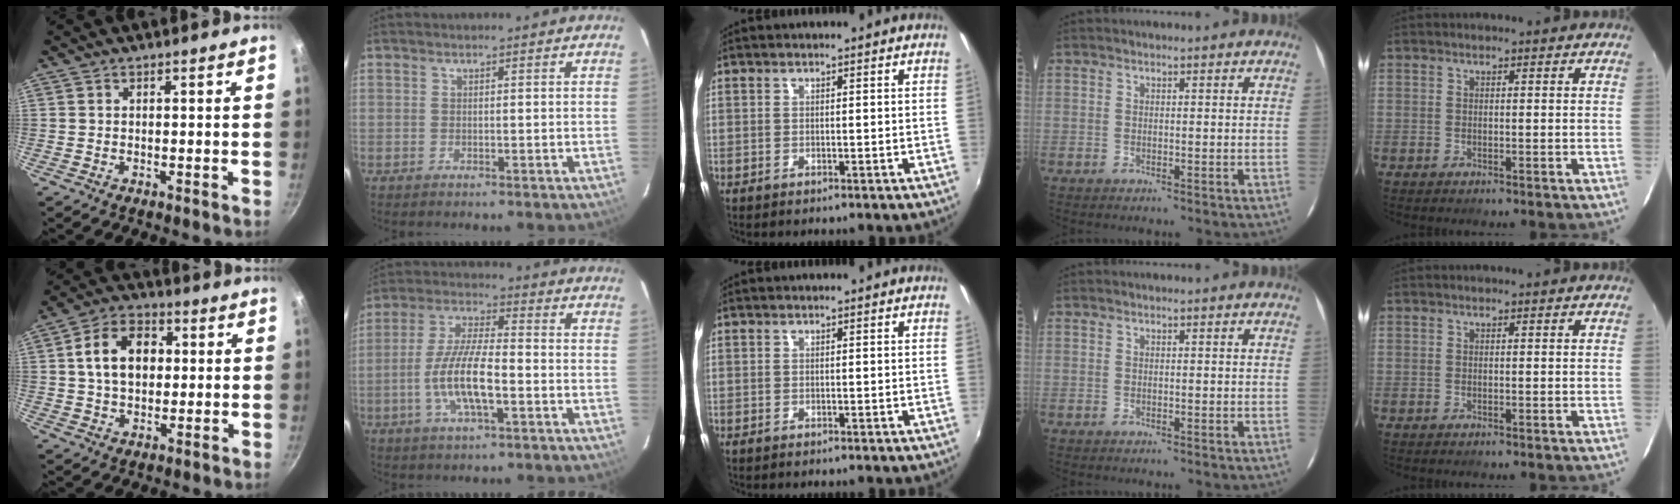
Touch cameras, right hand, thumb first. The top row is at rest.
{"thumb": {"total": 11.5, "force": [1.7, 8.2, 7.9], "torque": [-0.107, 0.017, 0.019]}, "index": {"total": 11.4, "force": [-3.6, 3.2, 10.3], "torque": [-0.212, -0.003, -0.067]}}